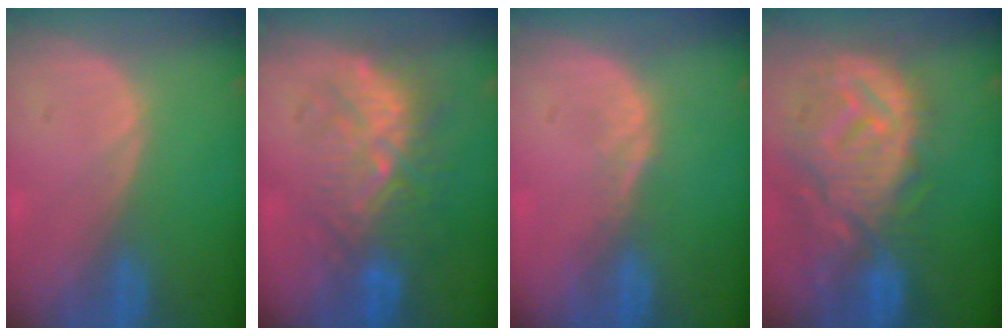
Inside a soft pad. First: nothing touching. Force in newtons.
{"total": 9.1, "press": 8.7, "slide": 2.7}
{"total": 1.5, "press": 1.2, "slide": 0.9}
{"total": 12.4, "press": 11.1, "slide": 5.7}